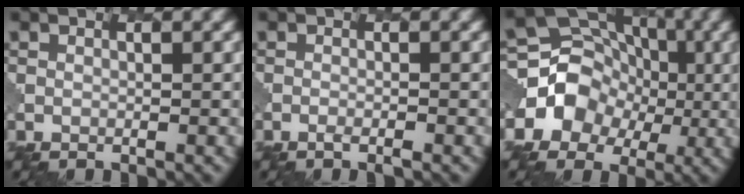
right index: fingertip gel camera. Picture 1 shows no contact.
{"total": 0.9, "force": [-0.6, 0.2, 0.7], "torque": [-0.007, 0.002, -0.013]}
{"total": 6.8, "force": [-0.9, 6.1, 2.9], "torque": [-0.019, 0.010, -0.030]}